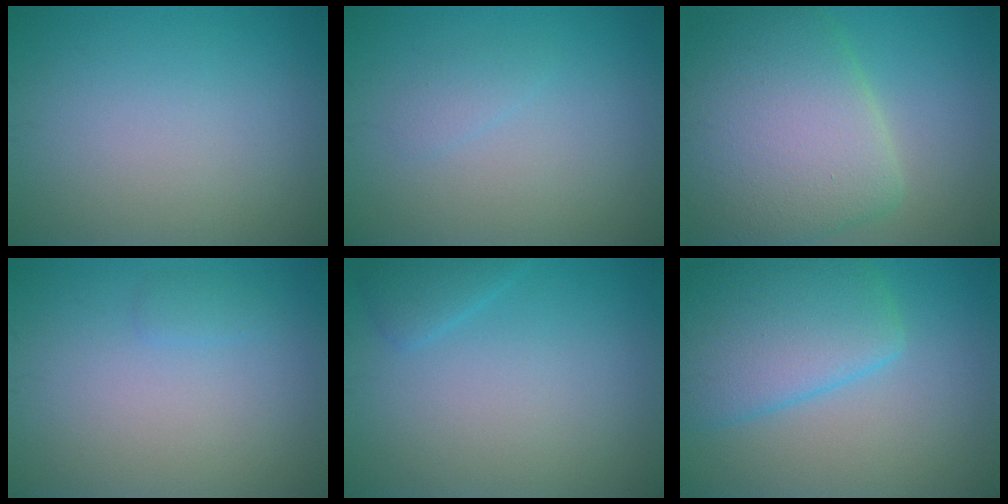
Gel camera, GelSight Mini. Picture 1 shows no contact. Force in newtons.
{"total": 1.0, "press": 1.0, "slide": 0.1}
{"total": 9.7, "press": 9.7, "slide": 0.9}
{"total": 0.8, "press": 0.8, "slide": 0.1}
{"total": 1.4, "press": 1.4, "slide": 0.1}
{"total": 7.0, "press": 7.0, "slide": 0.4}